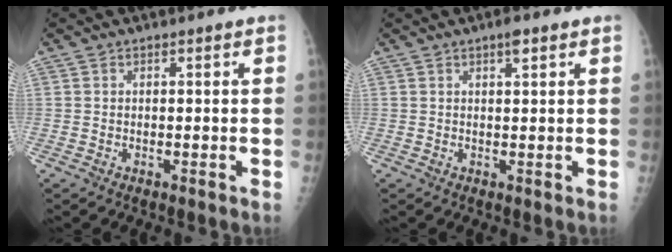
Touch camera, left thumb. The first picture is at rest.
{"total": 2.1, "force": [1.3, 0.4, 1.6], "torque": [-0.024, -0.004, 0.019]}